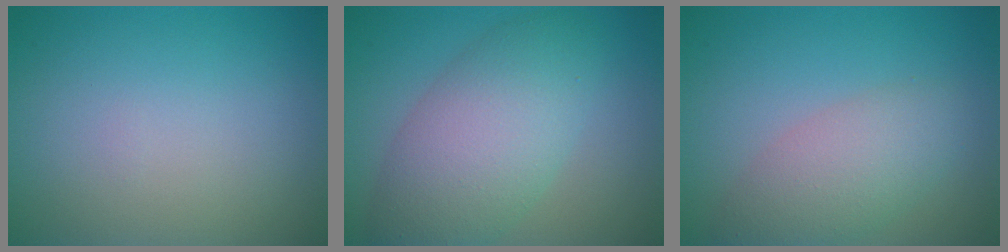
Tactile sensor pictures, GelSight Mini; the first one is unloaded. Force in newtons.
{"total": 7.3, "press": 7.3, "slide": 0.1}
{"total": 4.0, "press": 4.0, "slide": 0.2}